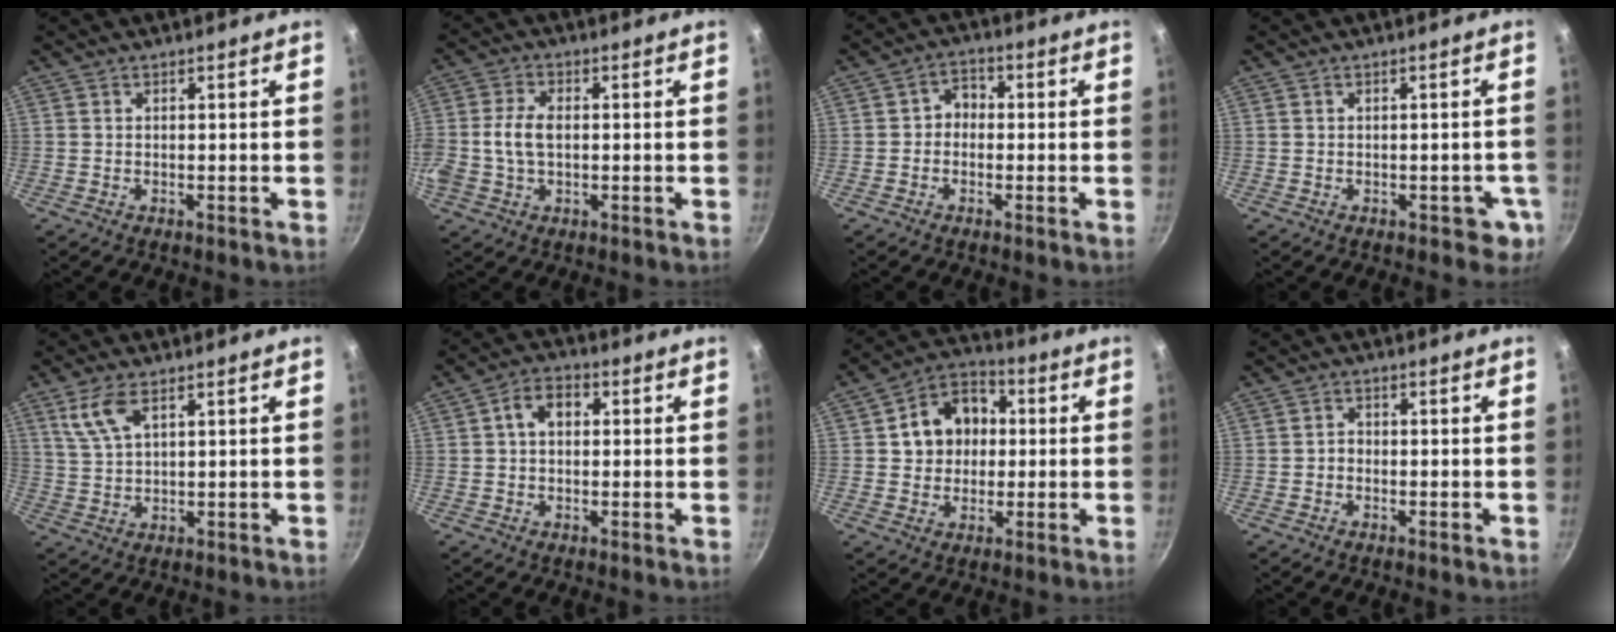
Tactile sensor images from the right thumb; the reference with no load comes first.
{"total": 7.5, "force": [-0.2, 4.6, 5.9], "torque": [-0.121, 0.013, -0.011]}
{"total": 3.7, "force": [-0.5, 3.0, 2.0], "torque": [-0.010, 0.016, -0.018]}
{"total": 3.4, "force": [-1.0, 2.4, 2.2], "torque": [0.000, 0.012, -0.003]}
{"total": 6.2, "force": [3.2, 2.6, 4.6], "torque": [-0.094, -0.007, 0.070]}
{"total": 5.5, "force": [0.9, 3.9, 3.8], "torque": [-0.045, 0.014, 0.006]}
{"total": 11.6, "force": [1.4, 9.5, 6.5], "torque": [-0.068, 0.019, 0.009]}
{"total": 1.3, "force": [-0.5, 1.1, 0.6], "torque": [-0.007, 0.008, -0.013]}